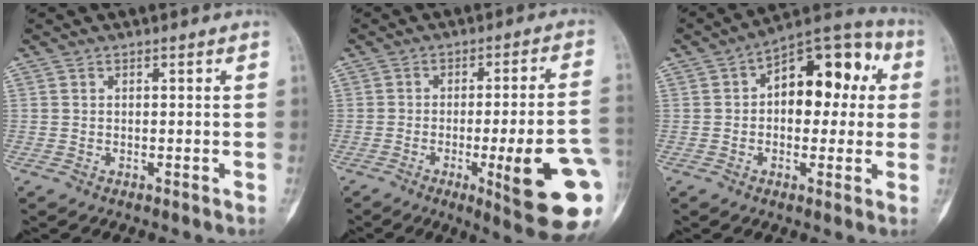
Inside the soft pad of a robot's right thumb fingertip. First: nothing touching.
{"total": 18.6, "force": [-4.9, 3.2, 17.6], "torque": [-0.183, 0.008, -0.052]}
{"total": 15.0, "force": [2.4, 8.8, 11.9], "torque": [-0.119, 0.034, 0.025]}